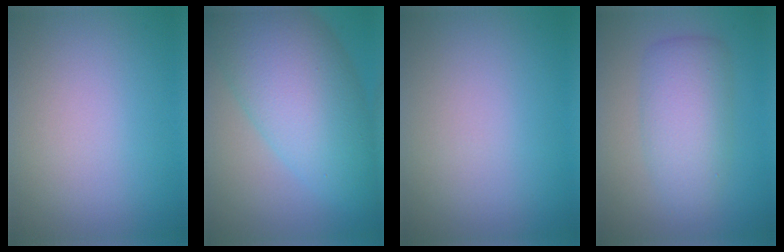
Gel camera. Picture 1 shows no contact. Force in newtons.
{"total": 11.1, "press": 11.1, "slide": 0.2}
{"total": 0.0}
{"total": 5.0, "press": 5.0, "slide": 0.1}